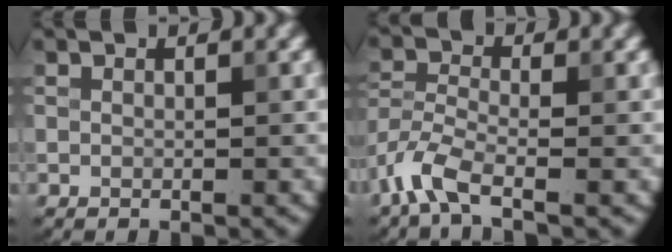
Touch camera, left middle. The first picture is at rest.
{"total": 4.3, "force": [-2.9, 1.5, 2.9], "torque": [-0.071, -0.007, -0.074]}